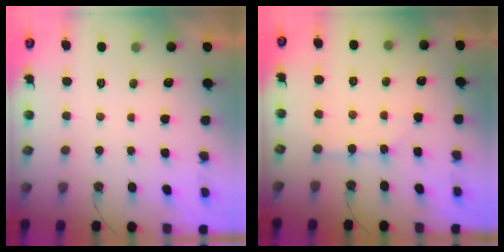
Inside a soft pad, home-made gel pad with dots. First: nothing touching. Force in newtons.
{"total": 3.6, "press": 3.5, "slide": 0.6}